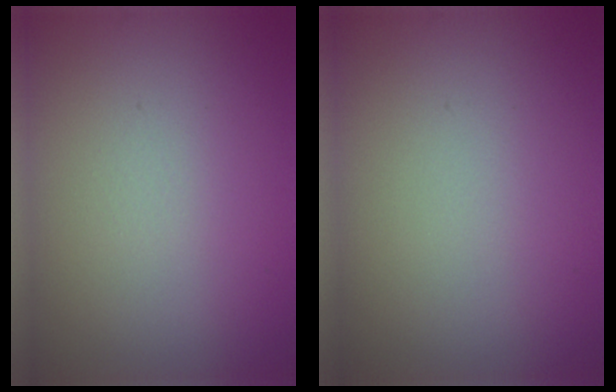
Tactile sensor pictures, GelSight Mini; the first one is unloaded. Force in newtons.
{"total": 0.0}